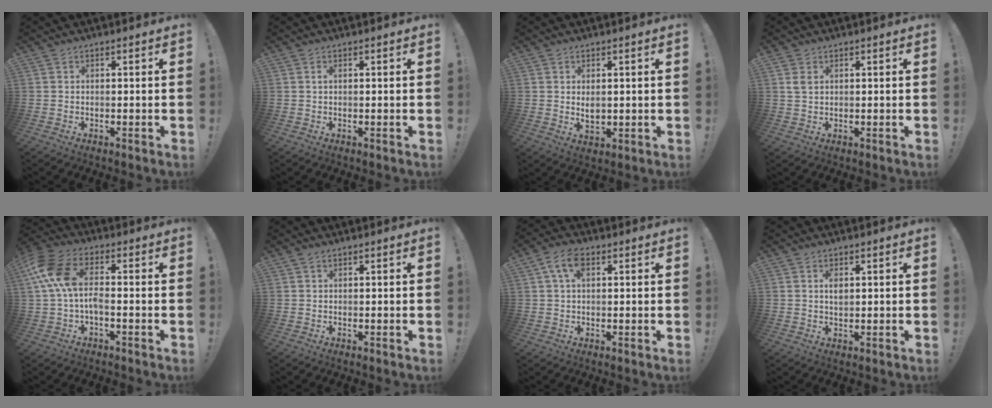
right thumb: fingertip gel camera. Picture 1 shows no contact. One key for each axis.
{"total": 0.8, "fx": 0.2, "fy": 0.3, "fz": 0.8, "tx": -0.008, "ty": -0.001, "tz": 0.001}
{"total": 3.3, "fx": 0.8, "fy": 2.1, "fz": 2.4, "tx": -0.028, "ty": -0.004, "tz": 0.013}
{"total": 2.5, "fx": 1.1, "fy": 1.5, "fz": 1.6, "tx": -0.024, "ty": -0.001, "tz": 0.019}
{"total": 12.2, "fx": 0.4, "fy": 6.2, "fz": 10.5, "tx": -0.222, "ty": -0.001, "tz": 0.008}
{"total": 0.5, "fx": 0.3, "fy": 0.4, "fz": 0.1, "tx": -0.003, "ty": 0.002, "tz": 0.005}
{"total": 7.0, "fx": 2.3, "fy": 4.3, "fz": 5.1, "tx": -0.091, "ty": 0.002, "tz": 0.041}
{"total": 2.5, "fx": 0.6, "fy": 1.5, "fz": 1.9, "tx": -0.026, "ty": -0.002, "tz": 0.006}